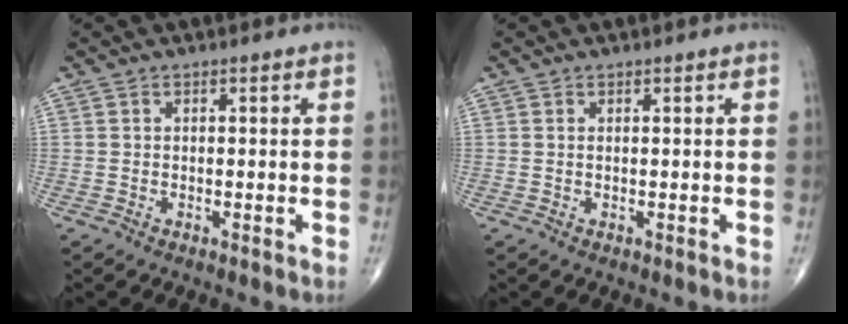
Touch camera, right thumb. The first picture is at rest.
{"total": 0.0}